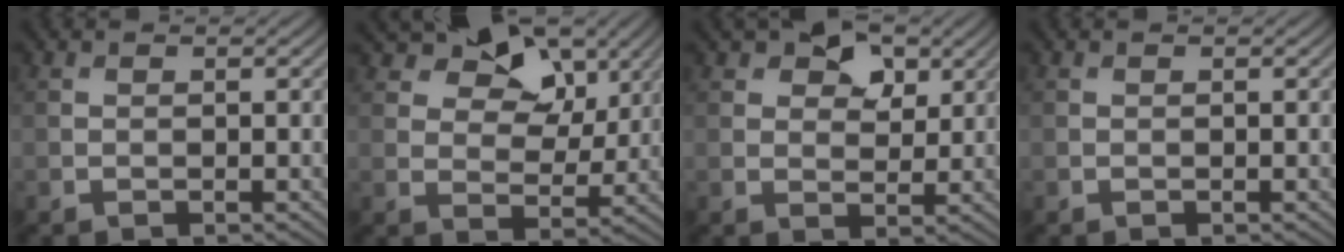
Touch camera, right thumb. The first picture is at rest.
{"total": 10.4, "force": [6.5, 5.8, 5.7], "torque": [-0.092, -0.004, 0.099]}
{"total": 5.8, "force": [3.3, 3.4, 3.4], "torque": [-0.048, -0.001, 0.054]}
{"total": 0.0}